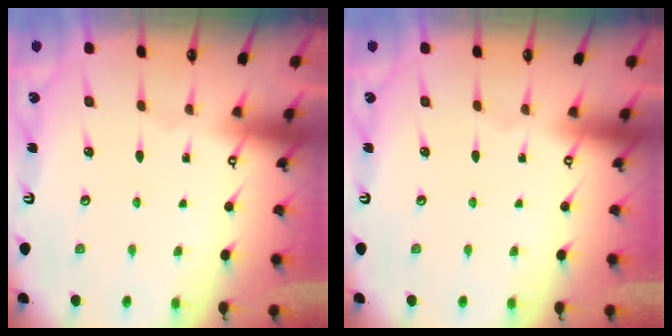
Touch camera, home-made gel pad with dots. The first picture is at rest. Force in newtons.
{"total": 0.0}